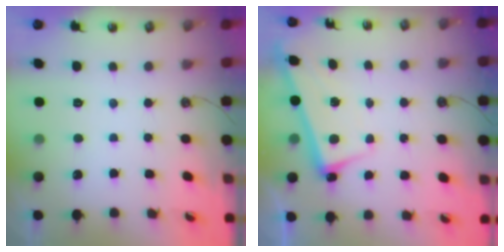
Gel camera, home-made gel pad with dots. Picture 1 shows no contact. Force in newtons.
{"total": 2.6, "press": 2.4, "slide": 1.0}